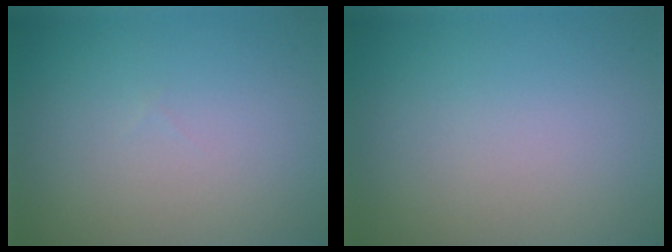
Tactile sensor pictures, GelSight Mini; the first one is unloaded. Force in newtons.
{"total": 0.0}